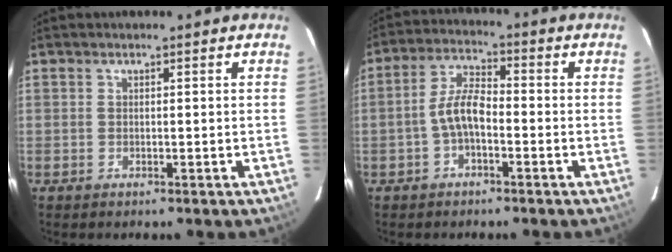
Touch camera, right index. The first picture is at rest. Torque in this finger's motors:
{"motor_torque": [0.87, -0.35, 0.41, 0.12]}